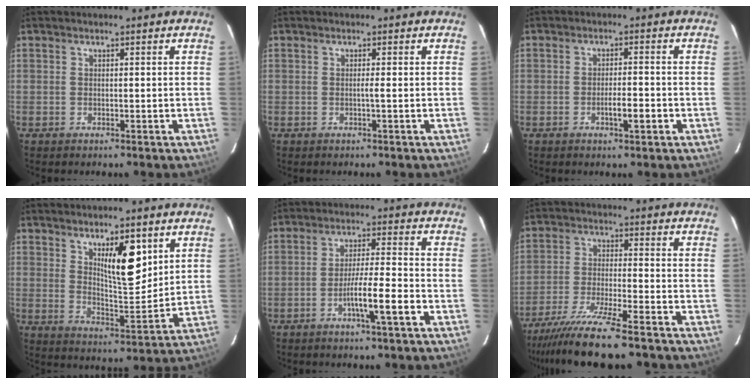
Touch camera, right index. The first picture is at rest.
{"total": 0.7, "force": [-0.1, -0.2, 0.6], "torque": [-0.005, 0.001, -0.005]}
{"total": 3.6, "force": [-1.4, 0.5, 3.3], "torque": [-0.052, 0.001, -0.021]}
{"total": 9.2, "force": [4.2, 2.4, 7.8], "torque": [-0.128, -0.008, 0.076]}
{"total": 7.5, "force": [-3.3, -0.2, 6.7], "torque": [-0.117, 0.000, -0.058]}
{"total": 12.2, "force": [-9.9, -0.3, 7.2], "torque": [-0.118, -0.035, -0.166]}